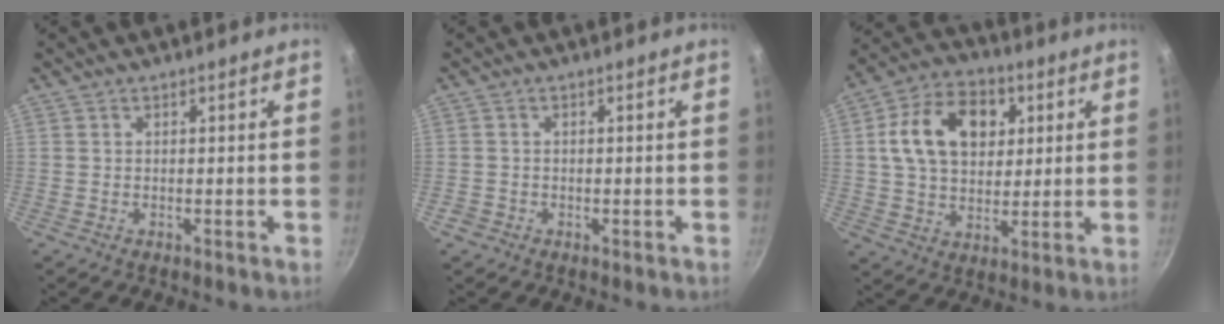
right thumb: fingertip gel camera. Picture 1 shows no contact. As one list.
[{"total": 1.1, "force": [-0.7, 0.9, 0.3], "torque": [-0.006, 0.001, -0.011]}, {"total": 15.7, "force": [4.1, 11.0, 10.4], "torque": [-0.147, 0.007, 0.059]}]